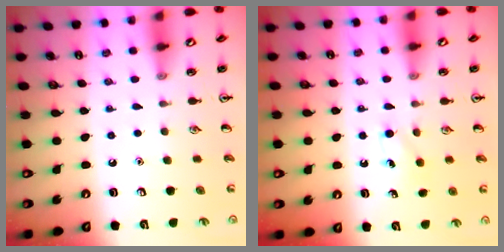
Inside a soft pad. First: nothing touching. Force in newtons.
{"total": 6.0, "press": 5.8, "slide": 1.7}